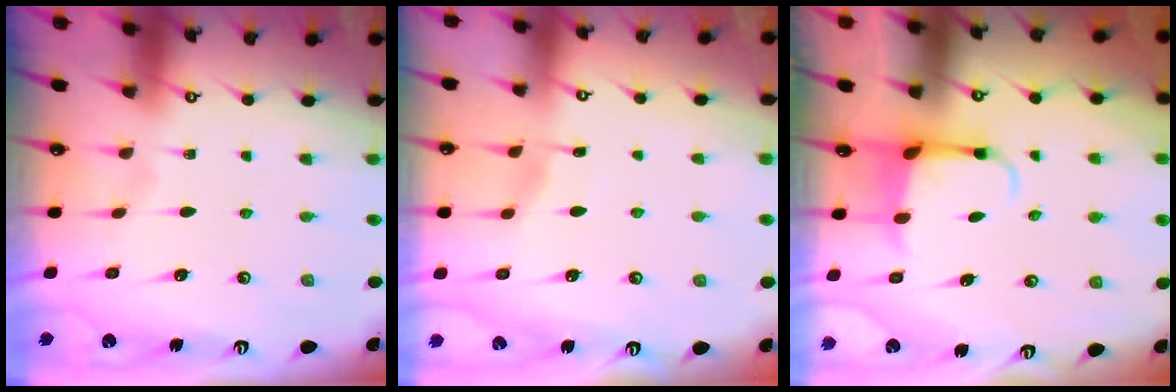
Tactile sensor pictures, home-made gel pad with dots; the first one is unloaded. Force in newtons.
{"total": 3.5, "press": 3.5, "slide": 0.4}
{"total": 3.9, "press": 3.7, "slide": 1.2}